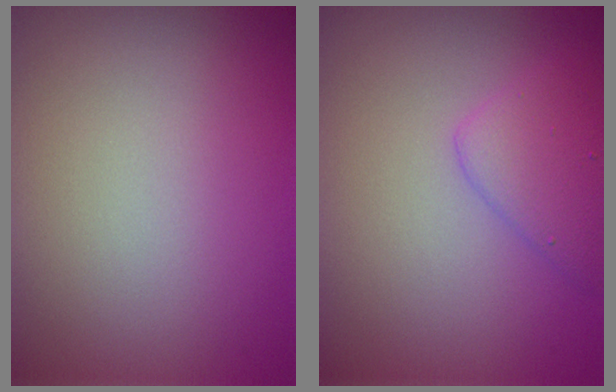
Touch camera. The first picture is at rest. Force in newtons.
{"total": 2.8, "press": 2.8, "slide": 0.1}